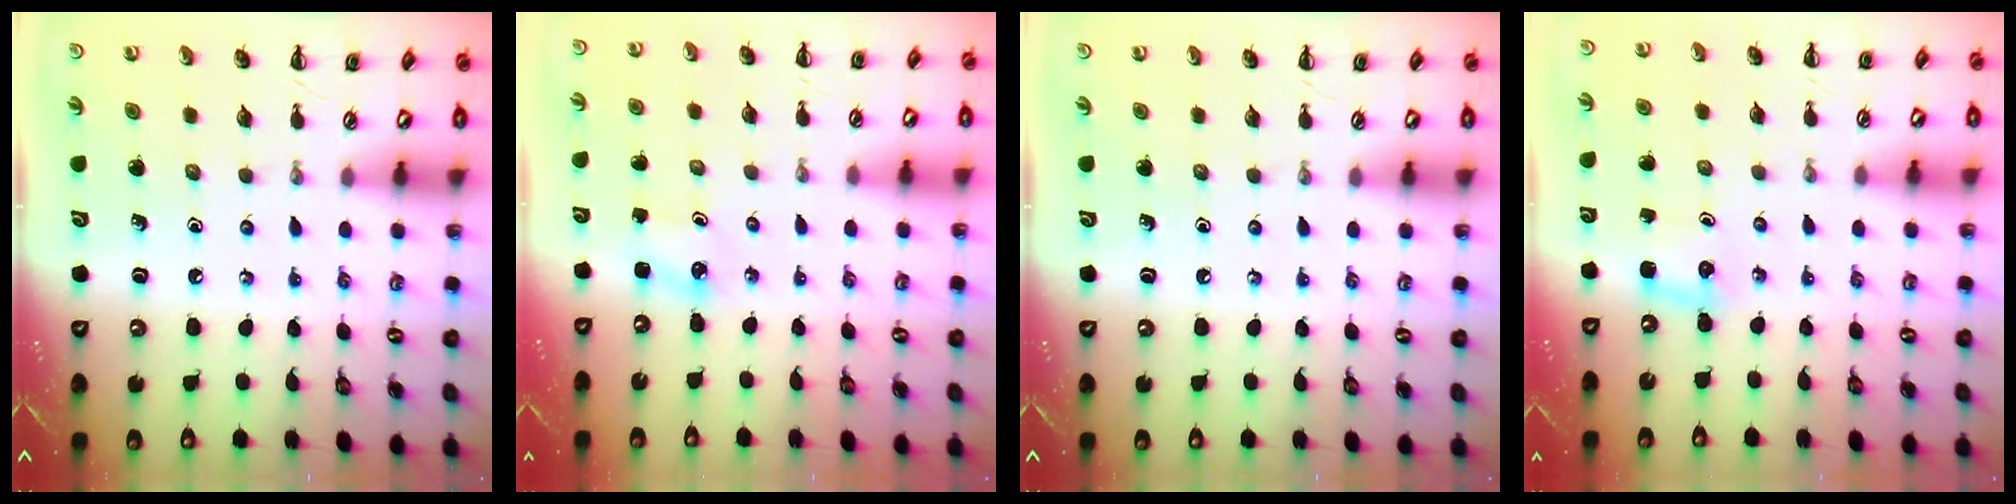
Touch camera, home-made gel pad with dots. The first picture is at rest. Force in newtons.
{"total": 1.4, "press": 1.4, "slide": 0.3}
{"total": 0.0}
{"total": 2.6, "press": 2.5, "slide": 0.7}